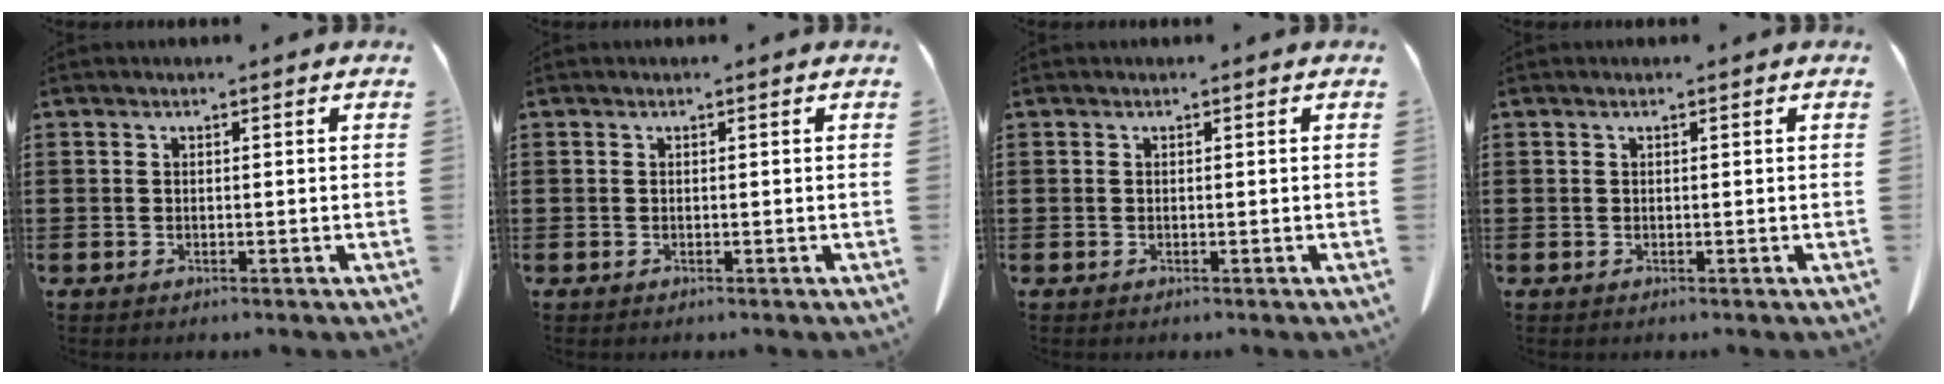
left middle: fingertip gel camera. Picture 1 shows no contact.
{"total": 0.0}
{"total": 0.0}
{"total": 0.0}